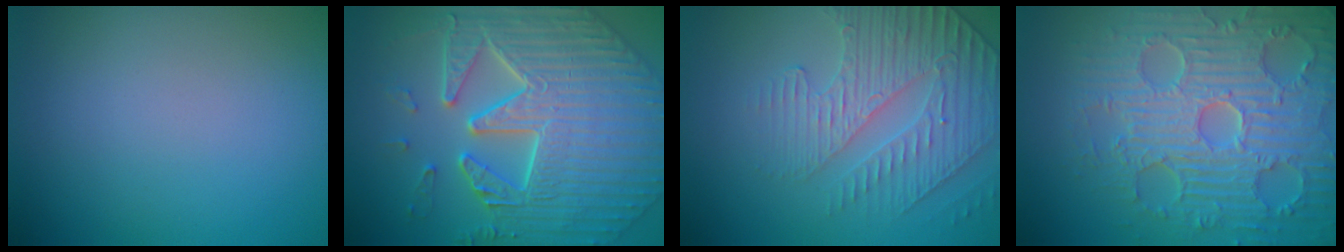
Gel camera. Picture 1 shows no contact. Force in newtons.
{"total": 8.5, "press": 7.1, "slide": 4.7}
{"total": 4.1, "press": 3.7, "slide": 1.8}
{"total": 8.9, "press": 6.5, "slide": 6.0}